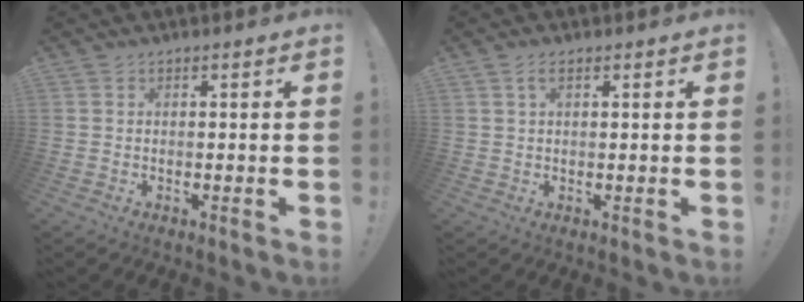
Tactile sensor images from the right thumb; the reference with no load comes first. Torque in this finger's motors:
{"motor_torque": [0.18, -0.20, -0.06, 0.15, 0.09]}